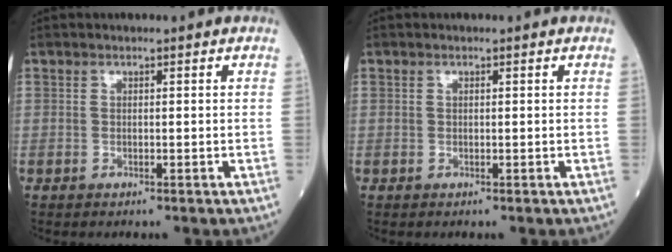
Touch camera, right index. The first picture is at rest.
{"total": 0.0}